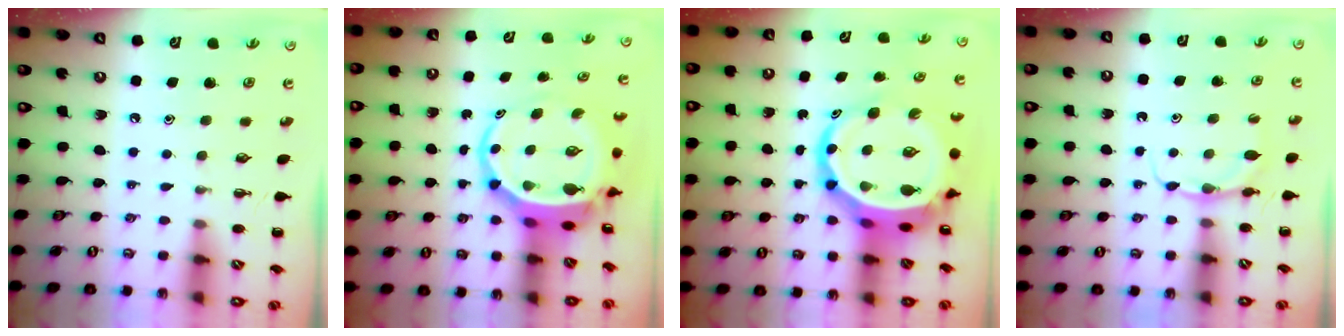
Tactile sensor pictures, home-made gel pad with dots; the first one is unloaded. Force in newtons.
{"total": 7.1, "press": 6.9, "slide": 2.0}
{"total": 11.5, "press": 11.0, "slide": 3.1}
{"total": 4.6, "press": 4.5, "slide": 1.1}